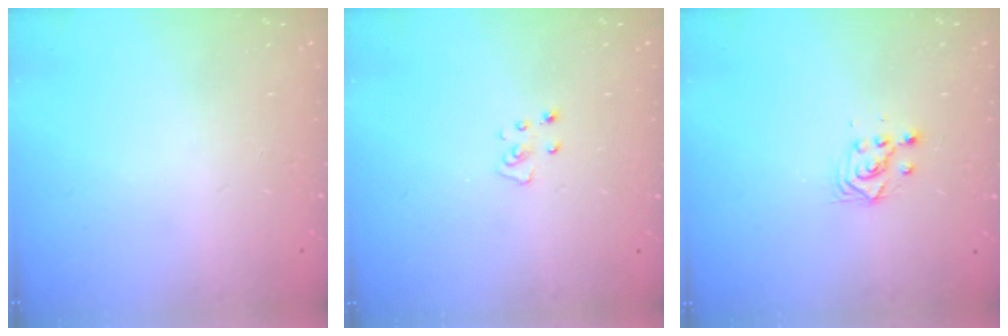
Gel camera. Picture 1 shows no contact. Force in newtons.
{"total": 2.8, "press": 2.8, "slide": 0.2}
{"total": 2.8, "press": 2.8, "slide": 0.2}